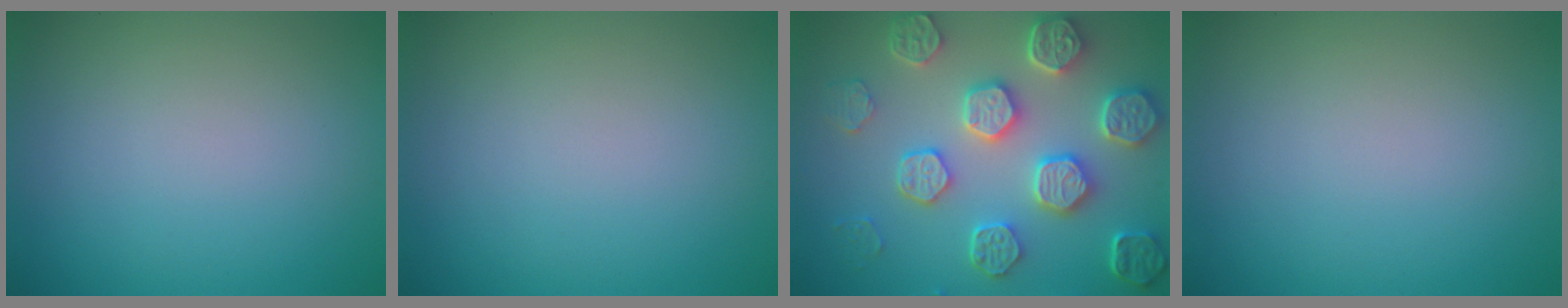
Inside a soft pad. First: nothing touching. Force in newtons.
{"total": 0.0}
{"total": 7.3, "press": 6.0, "slide": 4.0}
{"total": 0.0}